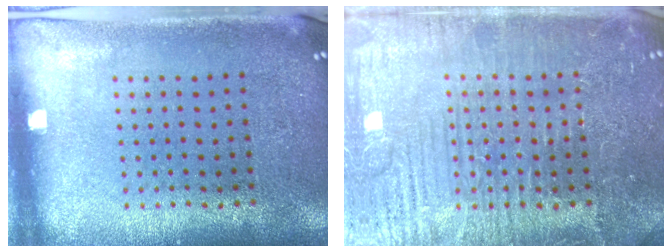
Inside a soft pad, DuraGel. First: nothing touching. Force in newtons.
{"total": 4.5, "press": 4.5, "slide": 0.5}